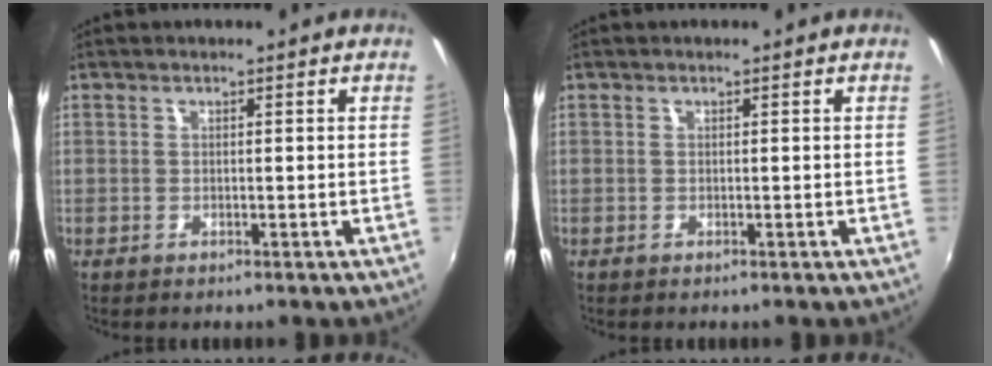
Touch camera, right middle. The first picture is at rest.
{"total": 0.0}